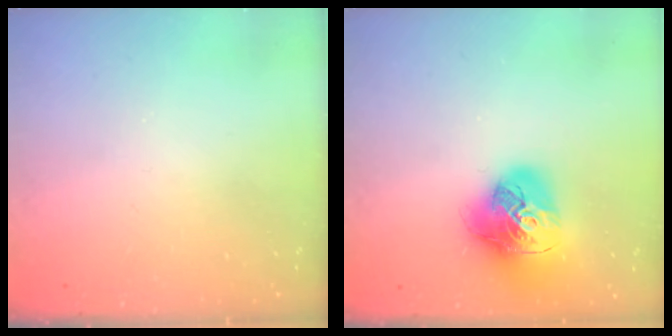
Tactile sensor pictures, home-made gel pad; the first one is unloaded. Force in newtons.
{"total": 18.2, "press": 18.0, "slide": 2.2}